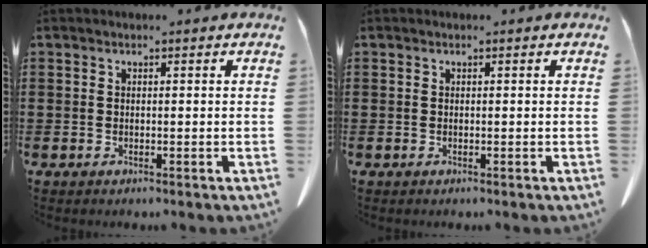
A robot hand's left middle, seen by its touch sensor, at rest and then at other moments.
{"total": 0.0}